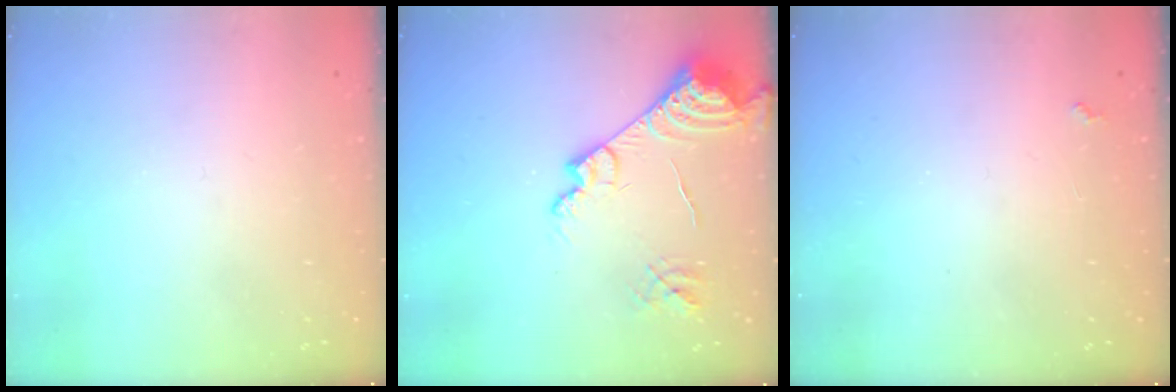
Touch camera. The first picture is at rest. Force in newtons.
{"total": 14.9, "press": 14.8, "slide": 1.5}
{"total": 1.9, "press": 1.9, "slide": 0.3}